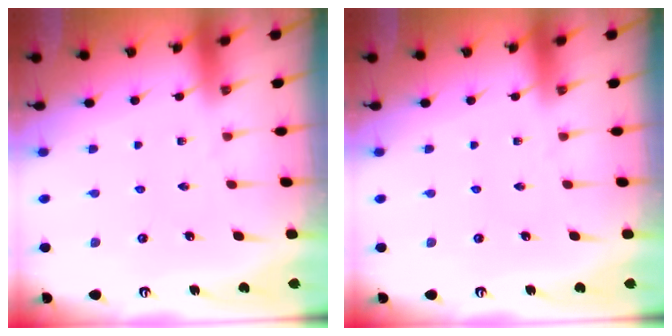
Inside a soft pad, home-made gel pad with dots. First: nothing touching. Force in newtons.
{"total": 0.0}